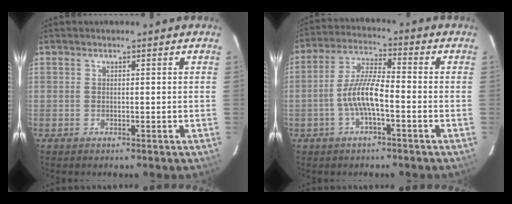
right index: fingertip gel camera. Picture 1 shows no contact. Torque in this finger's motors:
{"motor_torque": [1.28, -0.22, 0.69, 0.18]}